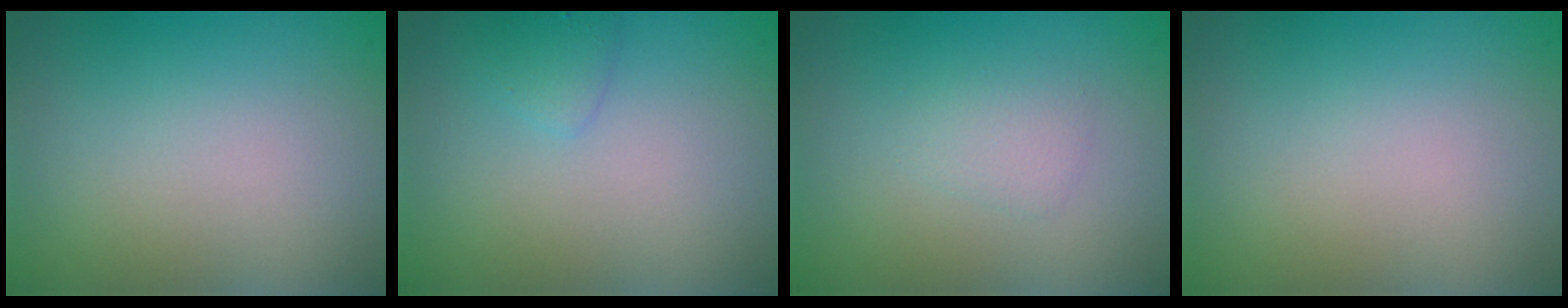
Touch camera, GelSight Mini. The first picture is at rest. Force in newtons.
{"total": 1.0, "press": 1.0, "slide": 0.1}
{"total": 1.2, "press": 1.2, "slide": 0.0}
{"total": 0.0}